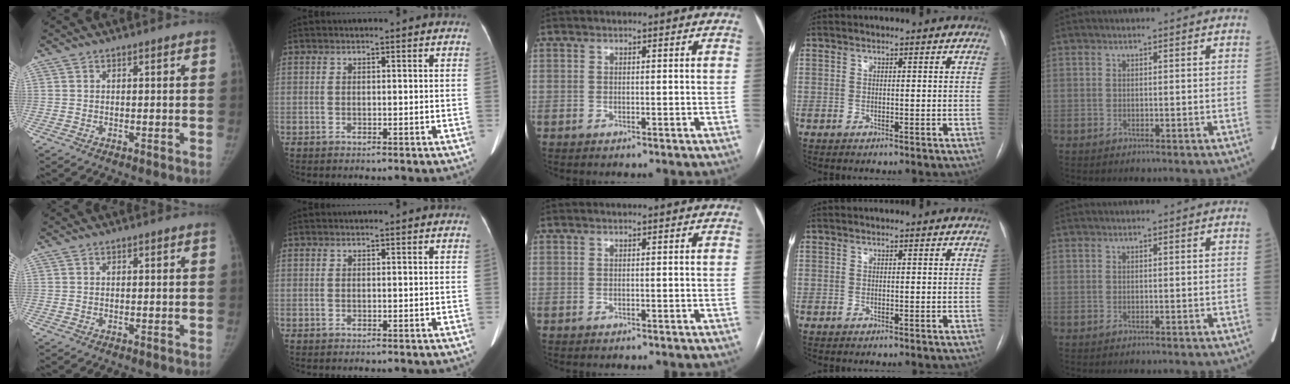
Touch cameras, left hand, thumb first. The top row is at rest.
{}